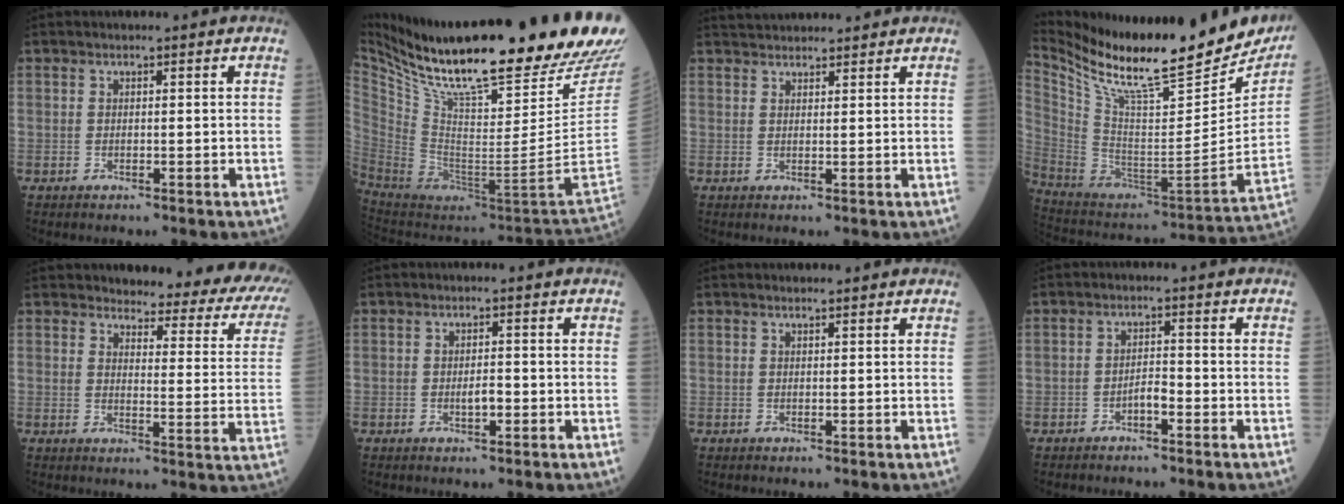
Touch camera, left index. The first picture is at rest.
{"total": 35.8, "force": [26.7, 3.1, 23.6], "torque": [-0.369, -0.068, 0.405]}
{"total": 5.5, "force": [5.3, 0.8, 1.1], "torque": [-0.016, 0.040, 0.081]}
{"total": 28.2, "force": [23.7, 5.2, 14.4], "torque": [-0.260, -0.061, 0.368]}
{"total": 18.9, "force": [17.5, 3.4, 6.3], "torque": [-0.048, -0.087, 0.177]}
{"total": 1.9, "force": [-0.6, 0.6, 1.7], "torque": [-0.029, 0.001, -0.006]}
{"total": 1.4, "force": [1.4, 0.1, 0.4], "torque": [-0.010, 0.012, 0.020]}
{"total": 1.9, "force": [-1.3, 0.4, 1.4], "torque": [-0.020, 0.005, -0.022]}